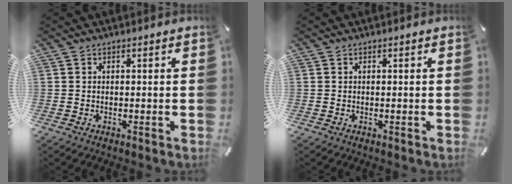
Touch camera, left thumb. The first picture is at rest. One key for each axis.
{"total": 0.0}